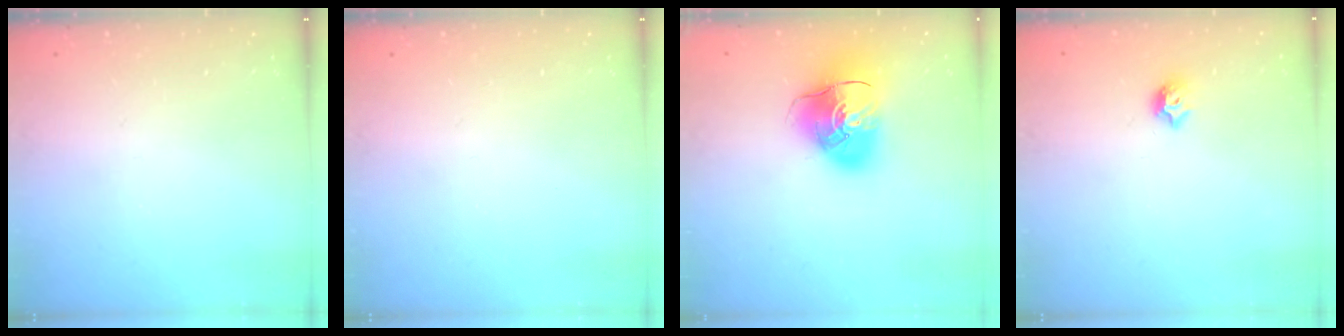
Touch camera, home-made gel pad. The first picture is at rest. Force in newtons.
{"total": 0.0}
{"total": 11.7, "press": 11.5, "slide": 1.8}
{"total": 6.3, "press": 6.3, "slide": 0.8}